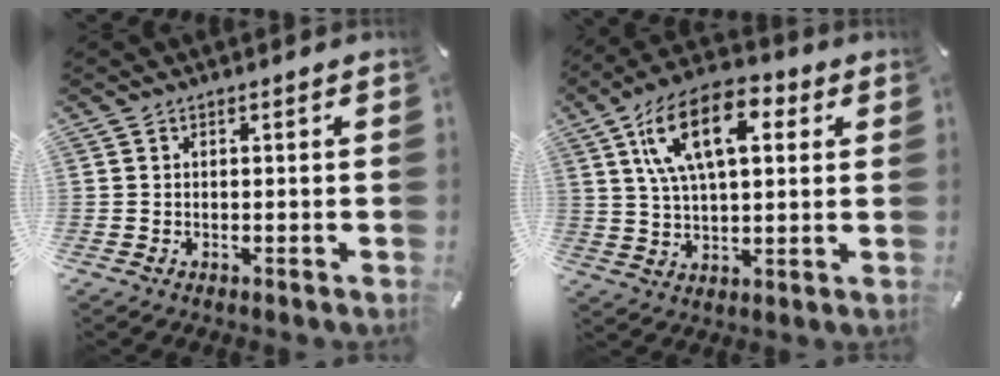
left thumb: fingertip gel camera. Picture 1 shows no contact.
{"total": 16.1, "force": [6.4, 8.2, 12.3], "torque": [-0.236, -0.008, 0.105]}